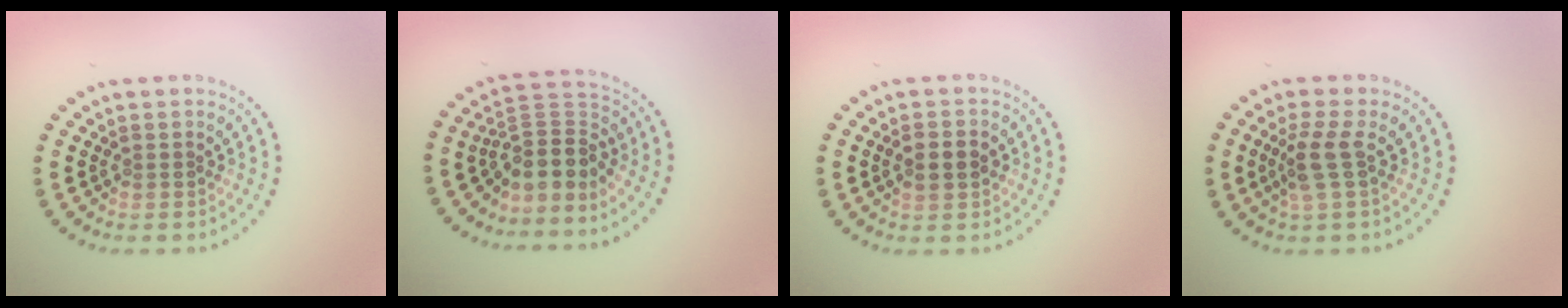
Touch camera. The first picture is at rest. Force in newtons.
{"total": 4.1, "press": 3.1, "slide": 2.7}
{"total": 2.1, "press": 2.1, "slide": 0.1}
{"total": 2.7, "press": 2.1, "slide": 1.7}